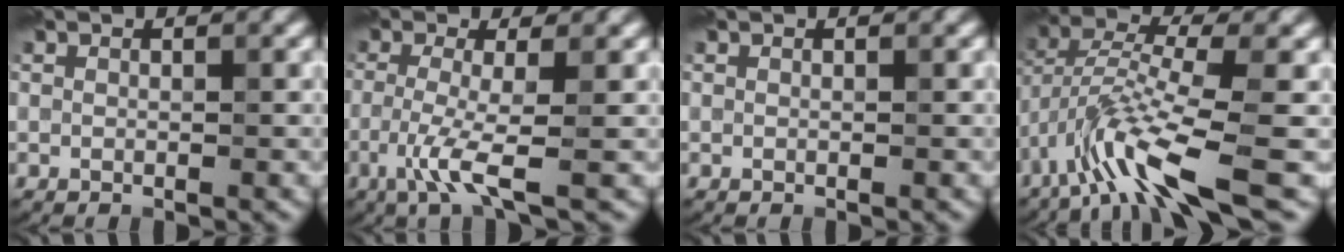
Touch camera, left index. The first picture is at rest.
{"total": 3.8, "force": [-1.5, 0.4, 3.5], "torque": [-0.079, -0.006, -0.039]}
{"total": 0.0}
{"total": 8.8, "force": [-4.8, 1.7, 7.2], "torque": [-0.142, 0.003, -0.095]}